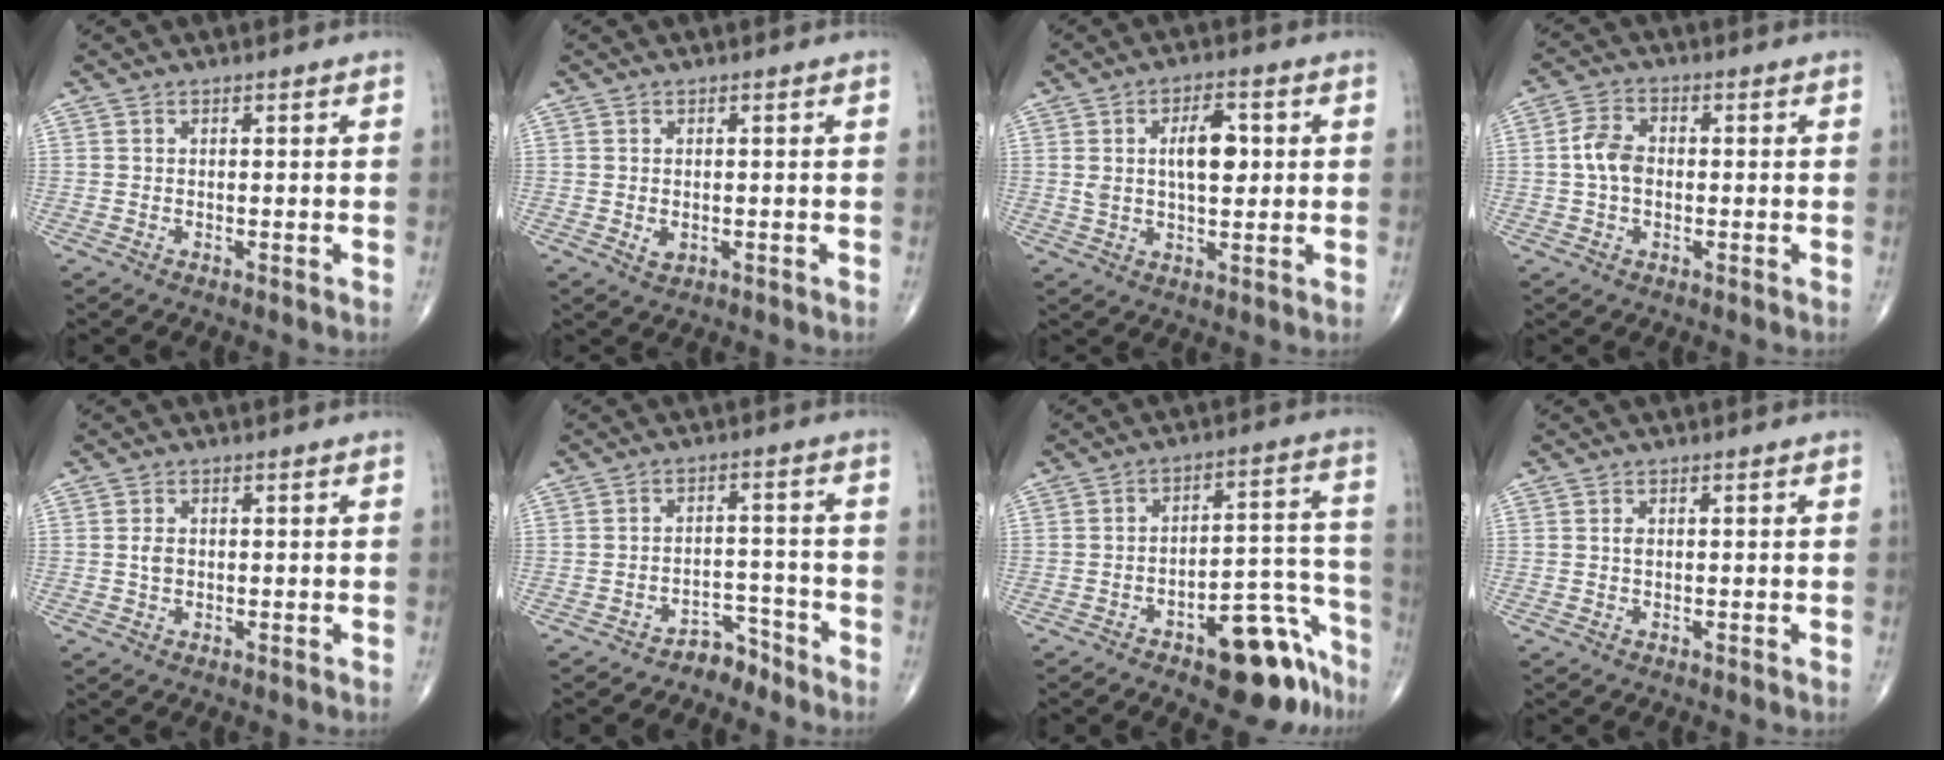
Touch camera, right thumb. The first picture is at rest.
{"total": 1.5, "force": [-0.1, 1.1, 1.1], "torque": [-0.016, -0.003, 0.002]}
{"total": 8.0, "force": [1.5, 3.8, 6.9], "torque": [-0.102, -0.001, 0.025]}
{"total": 5.5, "force": [-0.2, 3.7, 4.1], "torque": [-0.080, 0.015, -0.011]}
{"total": 1.9, "force": [0.0, 1.2, 1.5], "torque": [-0.030, 0.000, 0.000]}
{"total": 4.1, "force": [-3.7, 1.9, -0.2], "torque": [0.019, 0.054, -0.058]}
{"total": 15.0, "force": [-9.2, 6.1, 10.1], "torque": [-0.086, 0.092, -0.125]}
{"total": 0.9, "force": [0.1, 0.6, 0.7], "torque": [-0.012, 0.001, 0.000]}